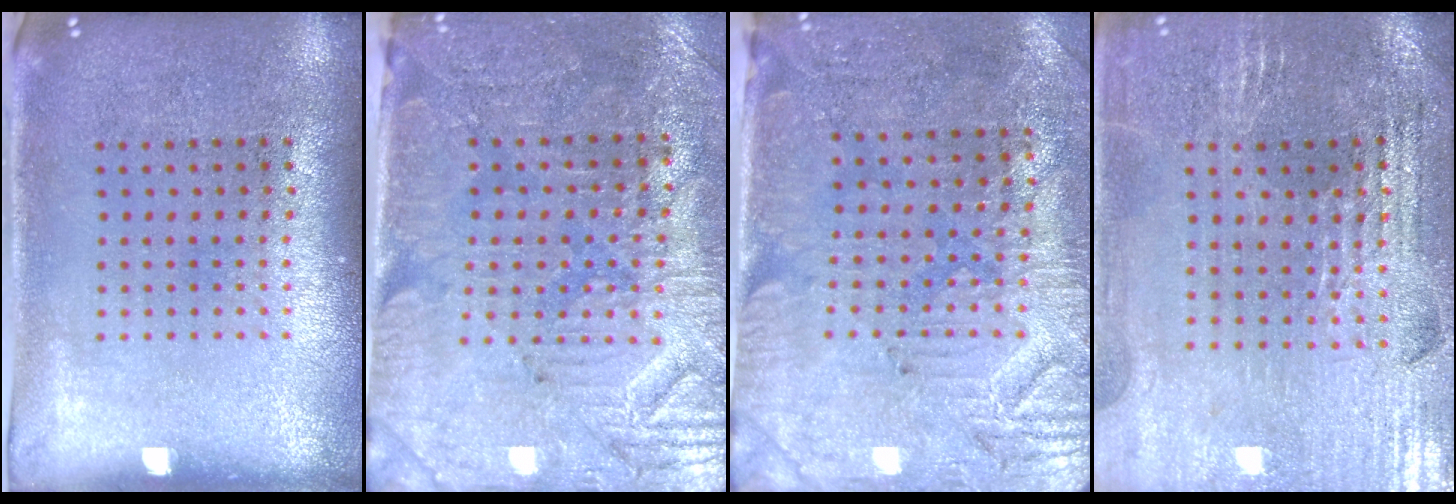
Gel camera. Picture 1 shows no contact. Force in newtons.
{"total": 3.5, "press": 3.3, "slide": 1.2}
{"total": 3.1, "press": 2.8, "slide": 1.4}
{"total": 2.8, "press": 2.8, "slide": 0.4}